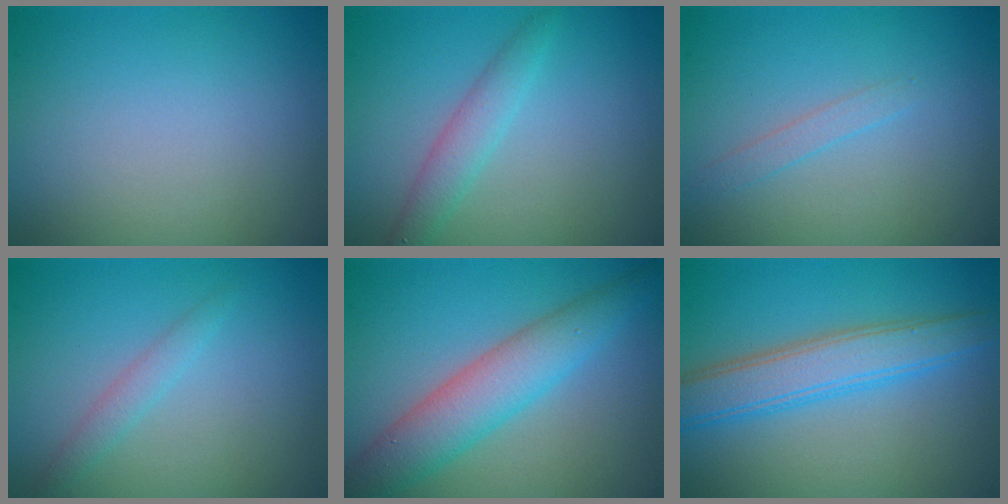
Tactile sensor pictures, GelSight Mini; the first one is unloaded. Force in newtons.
{"total": 2.1, "press": 2.1, "slide": 0.0}
{"total": 0.9, "press": 0.9, "slide": 0.2}
{"total": 1.3, "press": 1.3, "slide": 0.1}
{"total": 5.2, "press": 5.2, "slide": 0.0}
{"total": 4.6, "press": 4.6, "slide": 0.2}